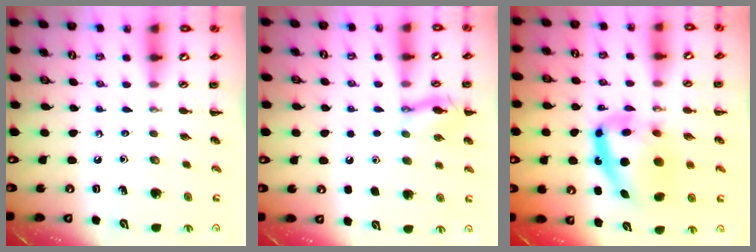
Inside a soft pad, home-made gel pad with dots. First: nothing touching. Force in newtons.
{"total": 1.6, "press": 1.6, "slide": 0.1}
{"total": 12.4, "press": 12.0, "slide": 3.0}